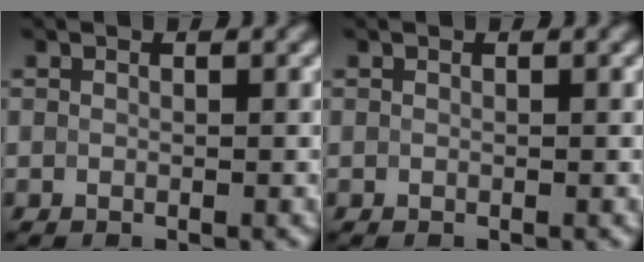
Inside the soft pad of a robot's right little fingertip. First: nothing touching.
{"total": 0.0}